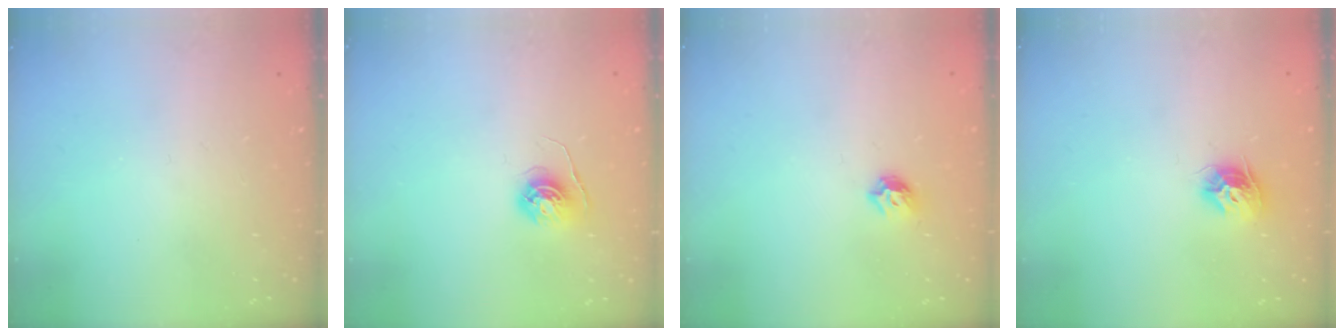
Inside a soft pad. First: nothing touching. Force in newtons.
{"total": 5.6, "press": 5.5, "slide": 0.6}
{"total": 5.3, "press": 5.2, "slide": 1.2}
{"total": 9.3, "press": 9.3, "slide": 0.2}